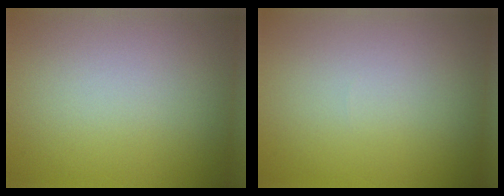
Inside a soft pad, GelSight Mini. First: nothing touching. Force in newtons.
{"total": 0.0}